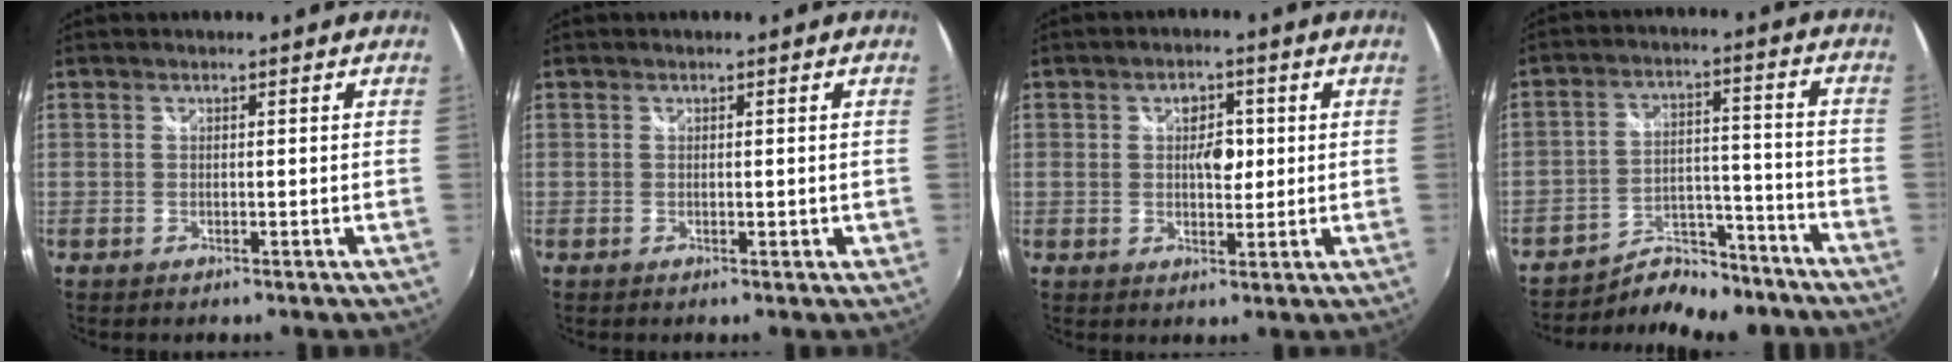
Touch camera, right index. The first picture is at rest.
{"total": 1.0, "force": [-0.1, 0.6, 0.8], "torque": [-0.009, 0.000, -0.001]}
{"total": 4.3, "force": [0.6, 3.0, 3.1], "torque": [-0.044, 0.008, 0.010]}
{"total": 10.6, "force": [-10.0, 2.9, 1.8], "torque": [-0.032, 0.021, -0.142]}